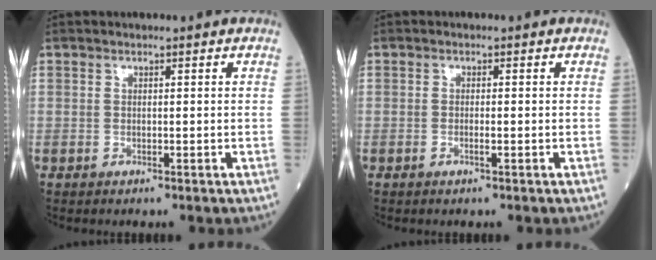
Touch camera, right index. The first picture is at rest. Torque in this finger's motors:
{"motor_torque": [-0.19, -0.21, -0.03, -0.01]}